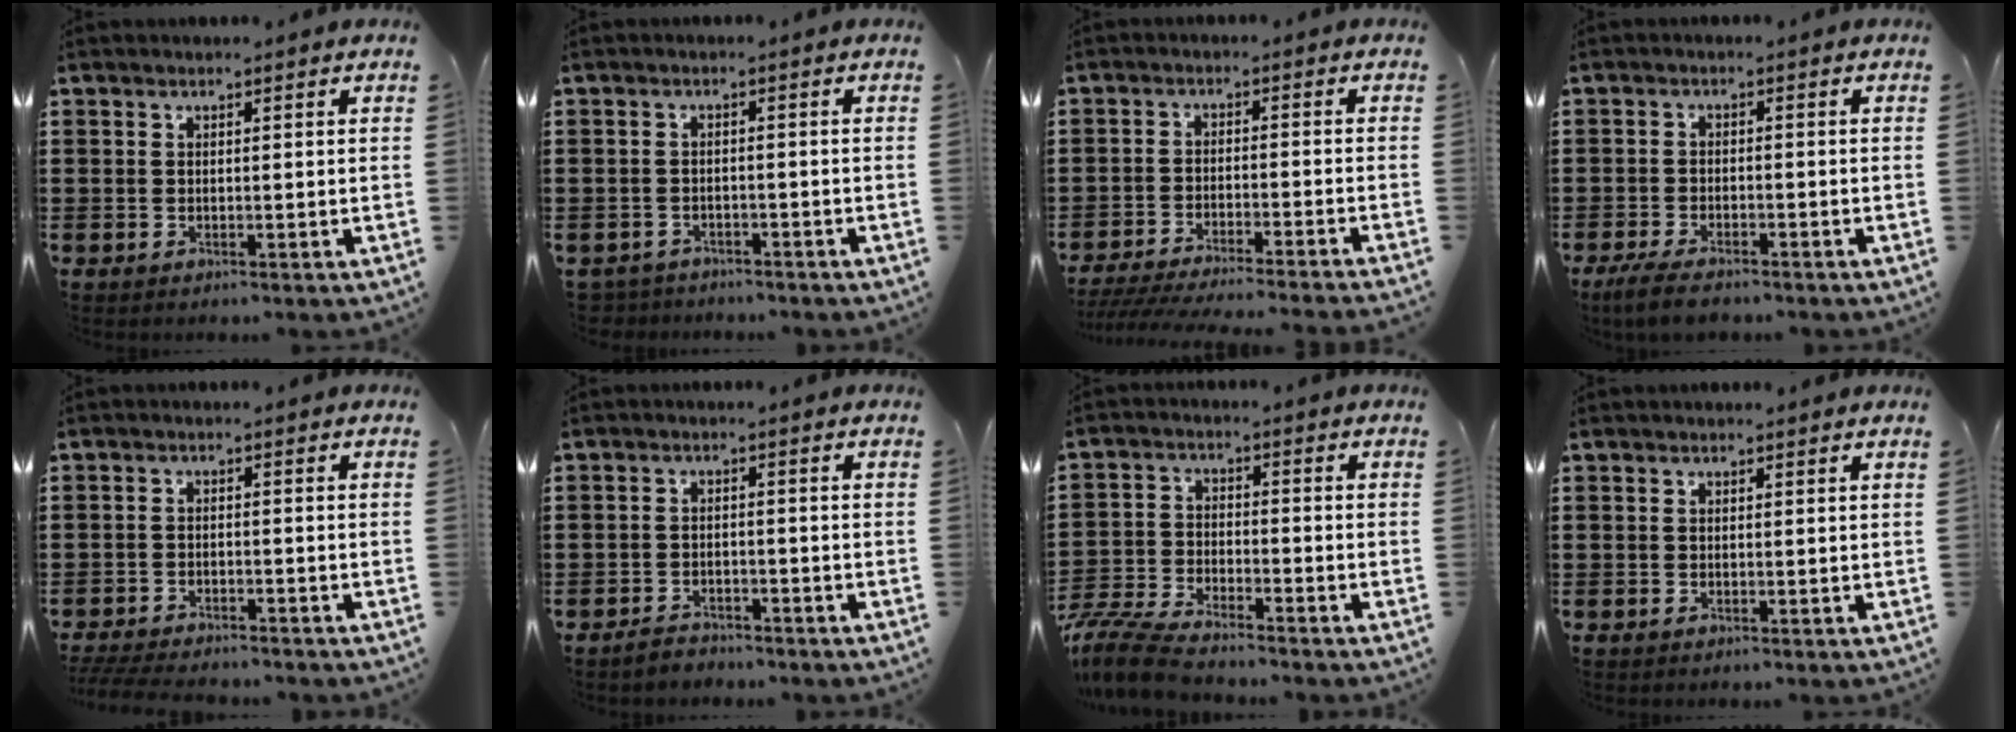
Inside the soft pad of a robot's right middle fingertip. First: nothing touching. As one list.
[{"total": 2.1, "force": [-2.0, 0.4, -0.3], "torque": [-0.003, 0.000, -0.047]}, {"total": 4.0, "force": [-3.8, -0.3, 1.2], "torque": [-0.026, -0.009, -0.079]}, {"total": 3.6, "force": [-3.0, 0.8, 1.7], "torque": [-0.044, -0.003, -0.062]}, {"total": 3.6, "force": [-3.5, 0.4, 0.7], "torque": [-0.026, -0.005, -0.077]}, {"total": 2.2, "force": [-2.2, 0.5, 0.1], "torque": [-0.008, 0.003, -0.046]}, {"total": 7.2, "force": [-6.7, 0.8, 2.4], "torque": [-0.072, -0.002, -0.138]}, {"total": 0.0}]